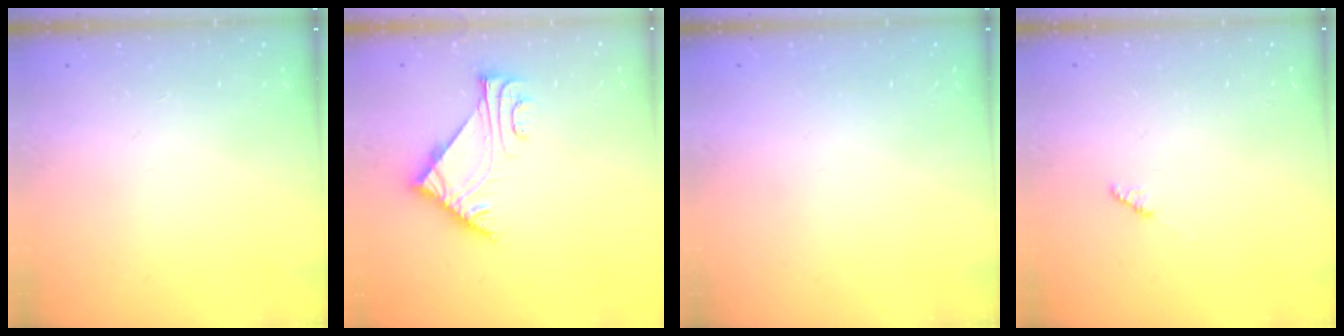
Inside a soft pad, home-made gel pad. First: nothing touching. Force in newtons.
{"total": 5.7, "press": 5.6, "slide": 0.7}
{"total": 0.8, "press": 0.7, "slide": 0.3}
{"total": 2.2, "press": 2.2, "slide": 0.3}